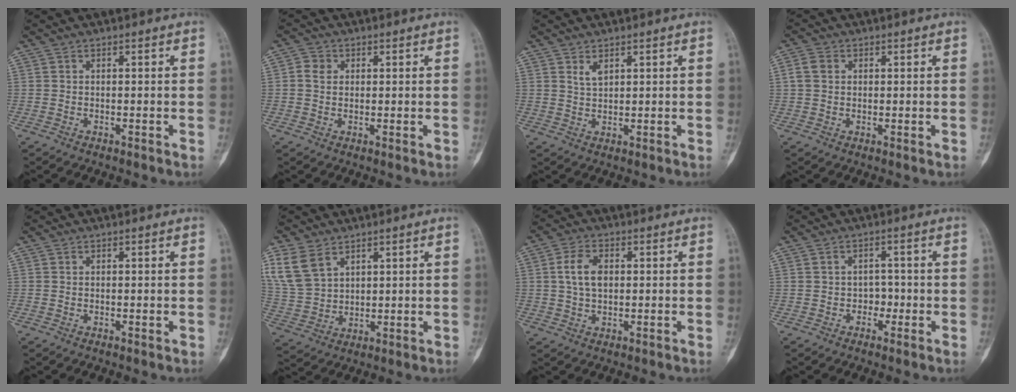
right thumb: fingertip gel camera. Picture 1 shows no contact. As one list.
[{"total": 2.9, "force": [0.5, 2.5, 1.3], "torque": [-0.011, 0.003, 0.006]}, {"total": 2.3, "force": [1.3, 1.1, 1.4], "torque": [-0.022, -0.009, 0.031]}, {"total": 3.4, "force": [0.8, 2.7, 1.8], "torque": [-0.031, 0.006, 0.012]}, {"total": 0.0}, {"total": 9.8, "force": [5.2, 6.5, 5.2], "torque": [-0.099, -0.008, 0.119]}, {"total": 5.9, "force": [0.9, 3.6, 4.6], "torque": [-0.084, 0.004, 0.014]}, {"total": 2.4, "force": [-0.7, 2.0, 1.0], "torque": [0.012, 0.008, -0.017]}]